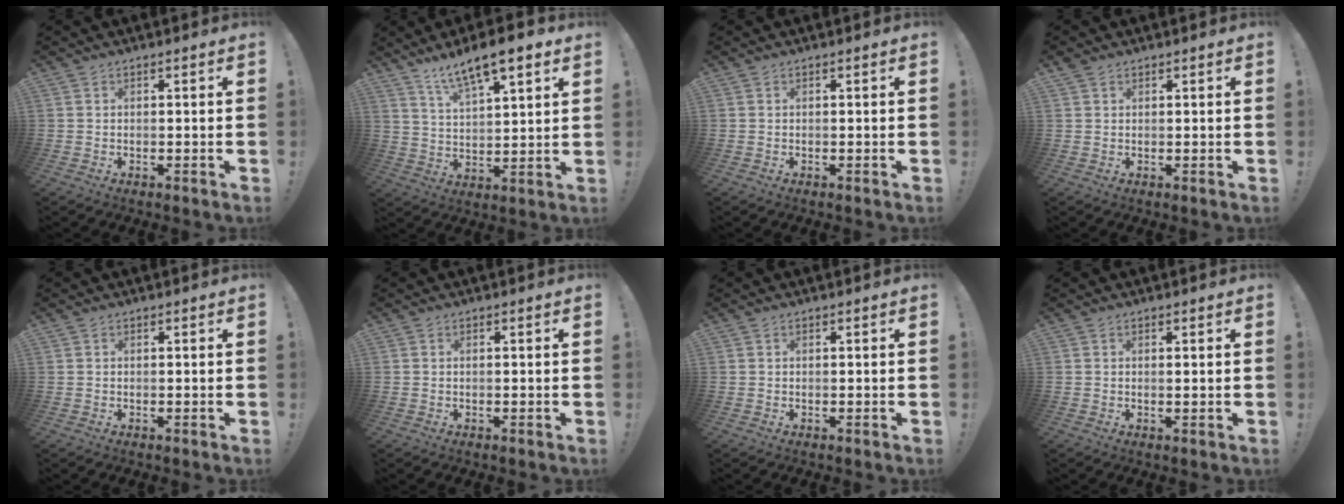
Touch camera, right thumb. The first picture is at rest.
{"total": 11.7, "force": [8.7, 3.1, 7.2], "torque": [-0.129, -0.048, 0.151]}
{"total": 0.0}
{"total": 1.3, "force": [1.2, 0.5, 0.3], "torque": [0.001, -0.003, 0.021]}
{"total": 0.0}
{"total": 0.0}
{"total": 0.0}
{"total": 0.9, "force": [0.6, 0.0, 0.7], "torque": [-0.001, -0.006, 0.007]}